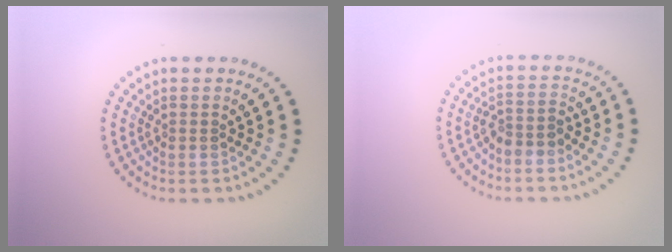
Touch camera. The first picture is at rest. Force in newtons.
{"total": 2.0, "press": 1.6, "slide": 1.2}